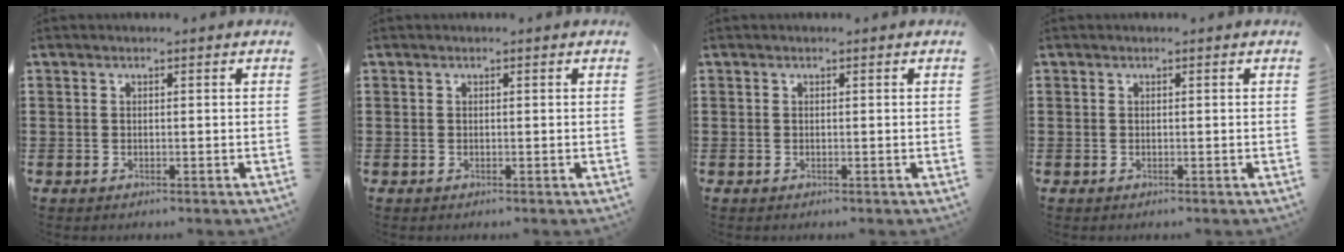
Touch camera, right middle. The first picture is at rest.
{"total": 0.0}
{"total": 0.0}
{"total": 0.0}